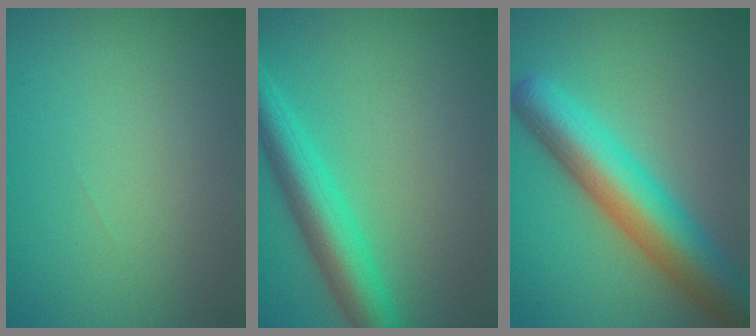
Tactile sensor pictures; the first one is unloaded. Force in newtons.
{"total": 5.4, "press": 5.4, "slide": 0.3}
{"total": 8.6, "press": 8.5, "slide": 0.5}